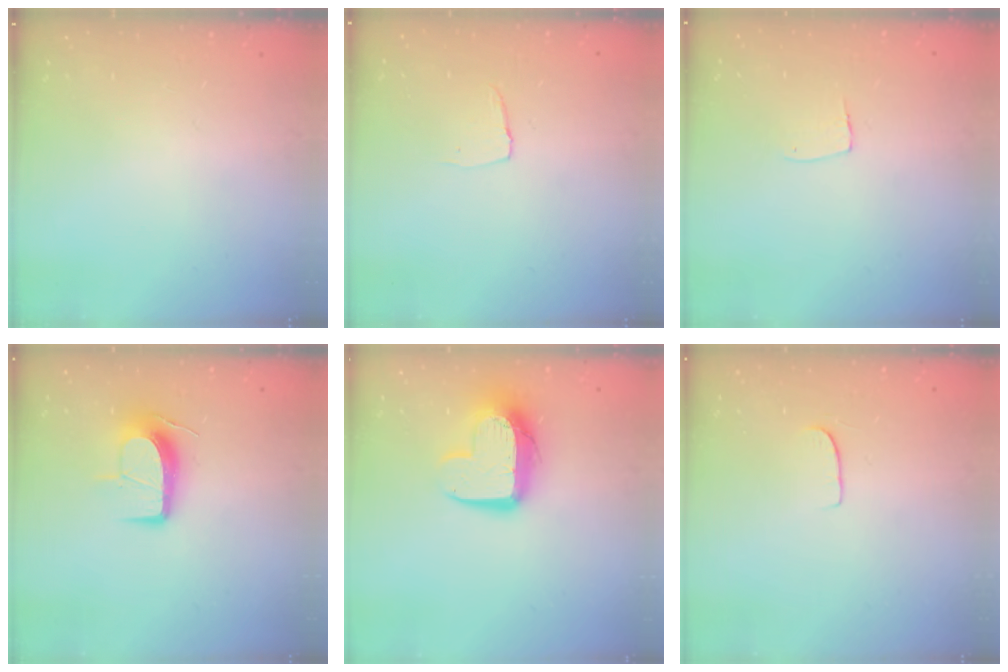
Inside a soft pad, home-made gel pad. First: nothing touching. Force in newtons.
{"total": 3.5, "press": 3.5, "slide": 0.3}
{"total": 5.4, "press": 5.4, "slide": 0.3}
{"total": 11.1, "press": 11.1, "slide": 0.5}
{"total": 11.9, "press": 11.8, "slide": 0.9}
{"total": 5.8, "press": 5.8, "slide": 0.3}